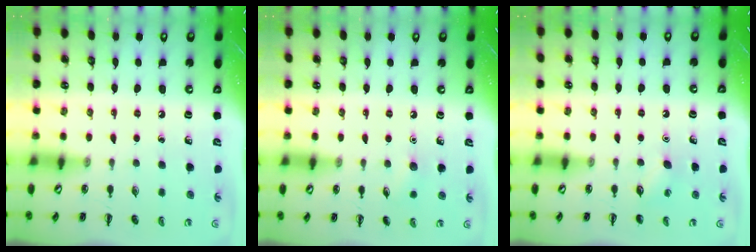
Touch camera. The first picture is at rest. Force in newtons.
{"total": 4.8, "press": 4.6, "slide": 1.3}
{"total": 2.9, "press": 2.8, "slide": 0.7}